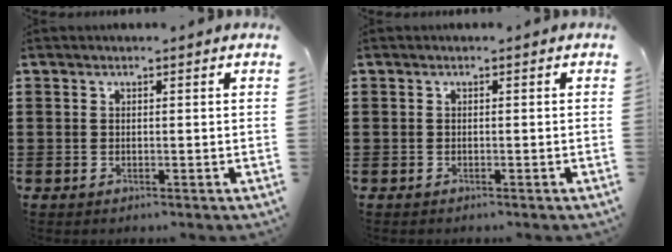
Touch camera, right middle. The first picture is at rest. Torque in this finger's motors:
{"motor_torque": [-0.15, -0.14, 0.02, 0.00]}